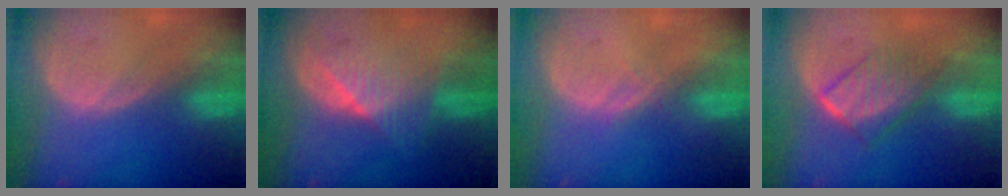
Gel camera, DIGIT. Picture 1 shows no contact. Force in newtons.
{"total": 6.3, "press": 6.0, "slide": 2.1}
{"total": 1.5, "press": 1.3, "slide": 0.8}
{"total": 6.7, "press": 5.8, "slide": 3.3}